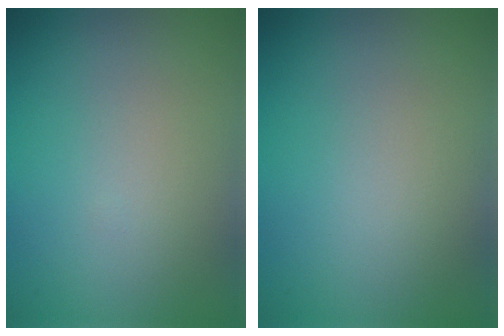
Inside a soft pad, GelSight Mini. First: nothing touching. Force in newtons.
{"total": 0.0}